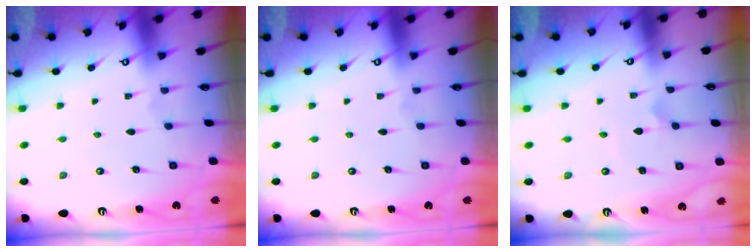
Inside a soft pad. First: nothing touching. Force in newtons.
{"total": 0.0}
{"total": 1.5, "press": 1.5, "slide": 0.0}